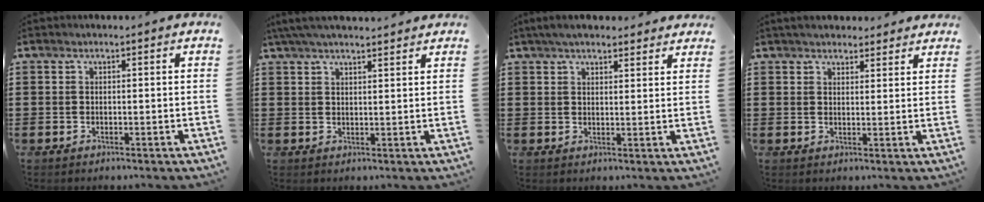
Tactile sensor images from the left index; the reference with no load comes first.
{"total": 3.9, "force": [3.5, 0.2, 1.7], "torque": [-0.043, -0.002, 0.065]}
{"total": 3.7, "force": [3.3, 0.8, 1.4], "torque": [-0.035, -0.001, 0.062]}
{"total": 2.8, "force": [2.7, 0.6, 0.4], "torque": [-0.014, -0.002, 0.052]}